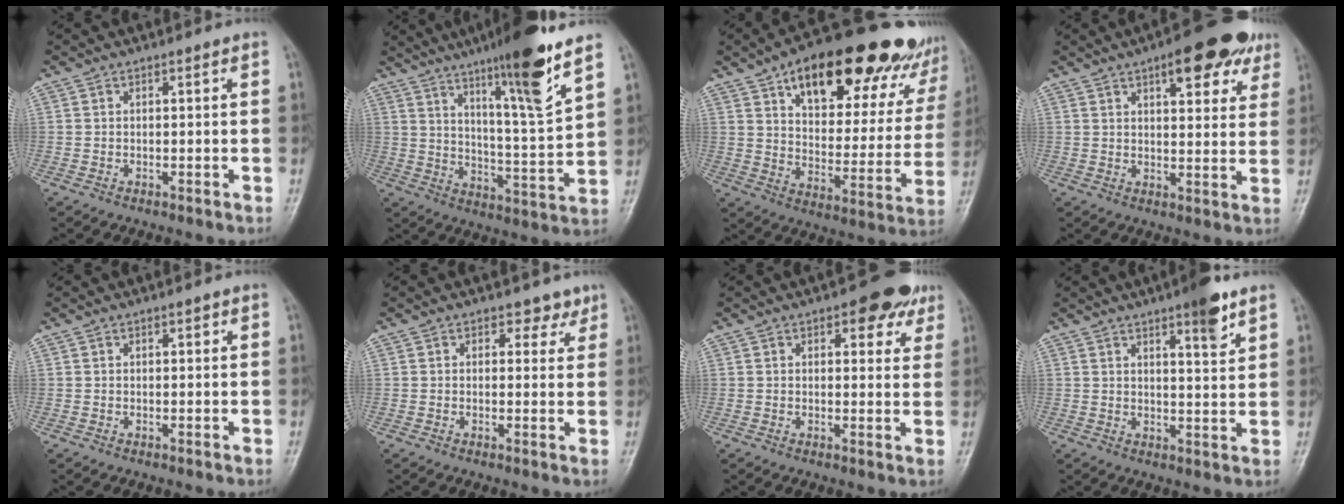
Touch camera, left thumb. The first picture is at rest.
{"total": 16.5, "force": [10.5, 1.0, 12.7], "torque": [-0.193, -0.060, 0.169]}
{"total": 28.9, "force": [18.1, 12.0, 19.0], "torque": [-0.227, -0.037, 0.264]}
{"total": 13.2, "force": [7.3, 5.2, 9.6], "torque": [-0.088, -0.017, 0.091]}
{"total": 0.9, "force": [0.5, 0.4, 0.7], "torque": [-0.005, 0.001, 0.006]}
{"total": 2.9, "force": [2.0, 2.0, 0.7], "torque": [0.016, -0.009, 0.021]}
{"total": 8.8, "force": [4.9, 4.0, 6.1], "torque": [-0.042, -0.015, 0.054]}
{"total": 7.1, "force": [4.5, 1.4, 5.3], "torque": [-0.067, -0.026, 0.064]}